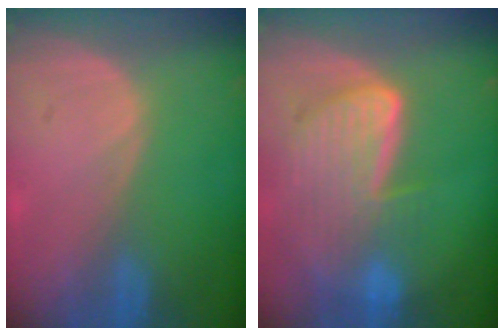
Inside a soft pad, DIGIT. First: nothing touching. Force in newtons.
{"total": 9.2, "press": 8.0, "slide": 4.5}